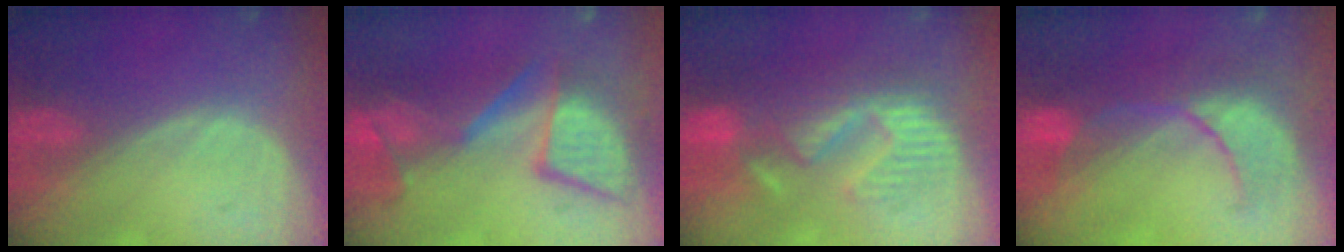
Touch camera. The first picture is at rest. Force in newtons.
{"total": 10.5, "press": 9.9, "slide": 3.4}
{"total": 10.1, "press": 9.7, "slide": 2.9}
{"total": 8.1, "press": 8.1, "slide": 0.7}